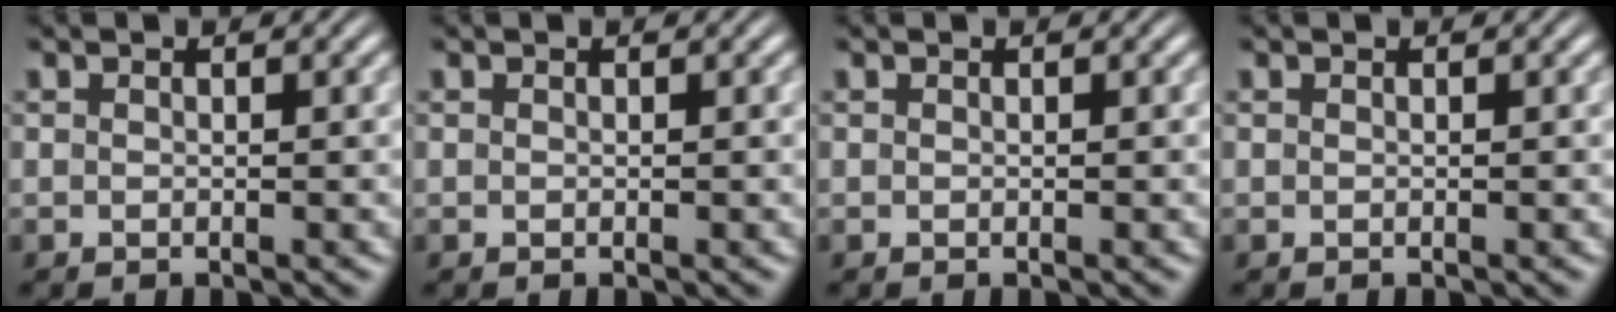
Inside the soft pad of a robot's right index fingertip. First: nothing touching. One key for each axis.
{"total": 0.0}
{"total": 0.0}
{"total": 0.0}